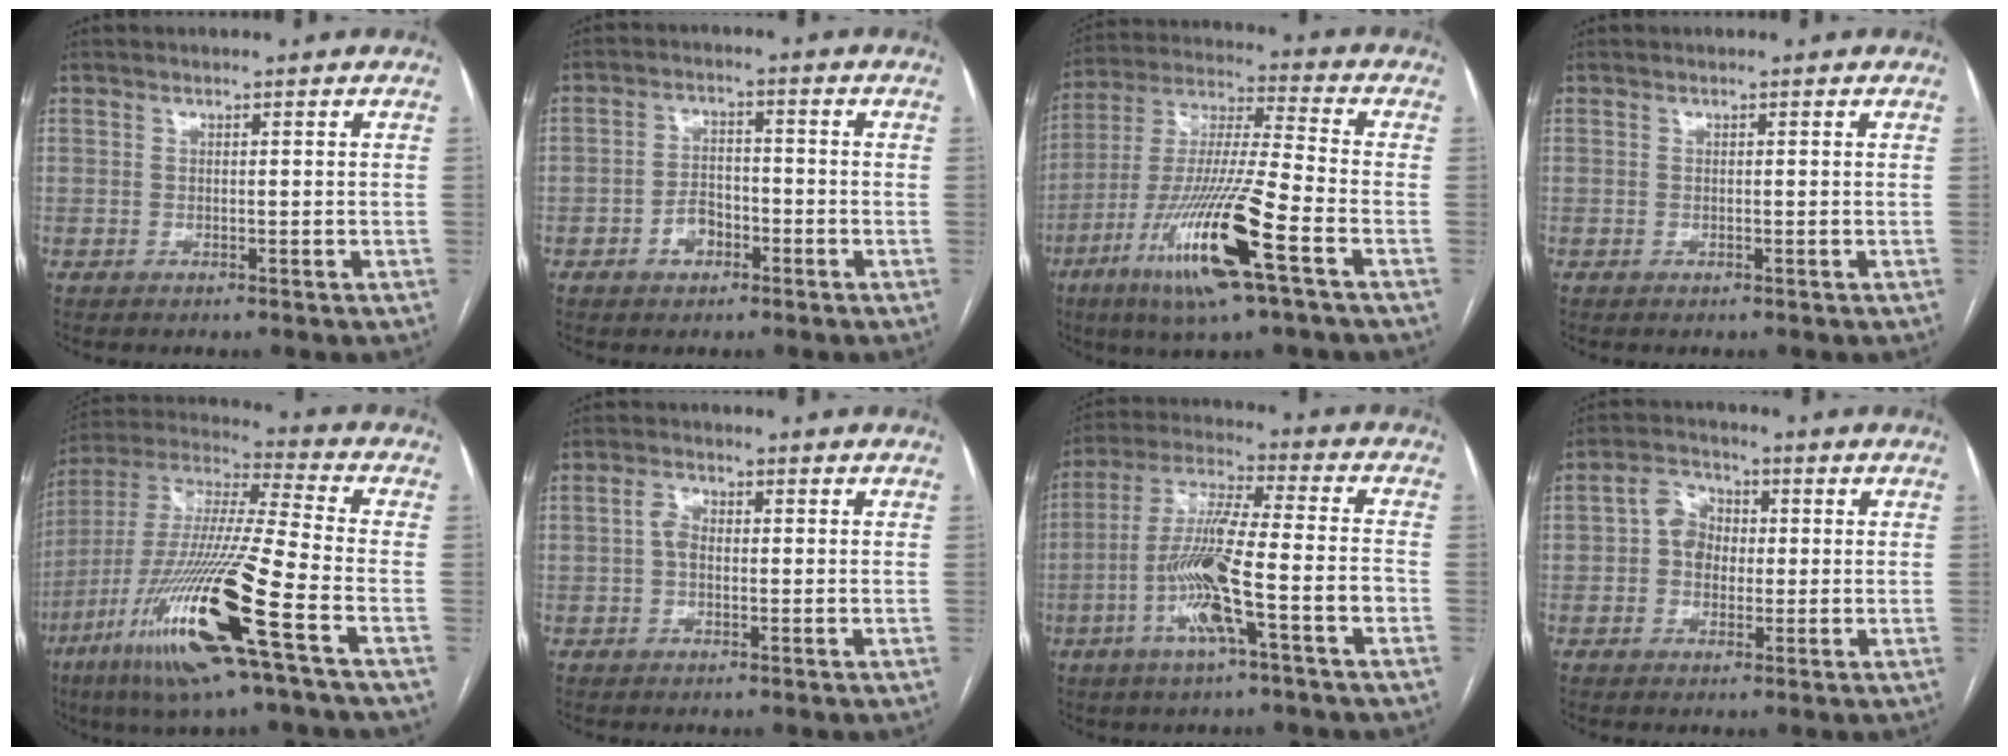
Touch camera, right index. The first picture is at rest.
{"total": 4.1, "force": [-2.1, 2.7, 2.3], "torque": [-0.040, 0.011, -0.033]}
{"total": 18.3, "force": [-8.3, 0.7, 16.3], "torque": [-0.345, -0.029, -0.156]}
{"total": 0.0}
{"total": 21.8, "force": [-9.4, 0.6, 19.6], "torque": [-0.419, -0.040, -0.184]}
{"total": 2.6, "force": [0.1, 1.7, 2.0], "torque": [-0.042, 0.015, 0.003]}
{"total": 13.7, "force": [-4.7, 0.8, 12.9], "torque": [-0.251, 0.006, -0.089]}
{"total": 5.2, "force": [0.3, 4.2, 3.1], "torque": [-0.057, 0.024, 0.005]}